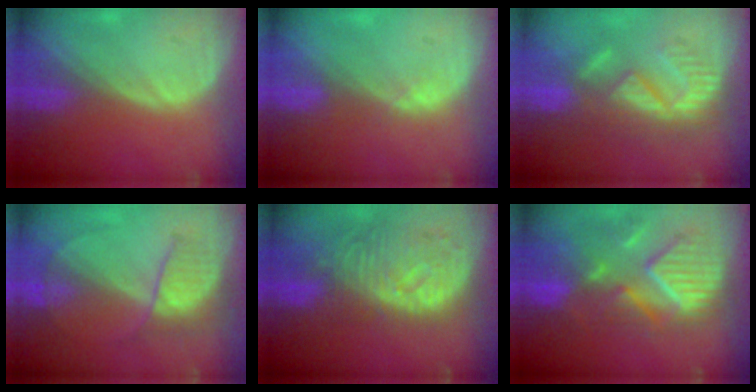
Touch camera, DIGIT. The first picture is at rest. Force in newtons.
{"total": 1.3, "press": 1.1, "slide": 0.8}
{"total": 8.3, "press": 8.0, "slide": 2.1}
{"total": 5.8, "press": 5.7, "slide": 1.4}
{"total": 11.1, "press": 9.7, "slide": 5.3}
{"total": 11.4, "press": 10.1, "slide": 5.2}